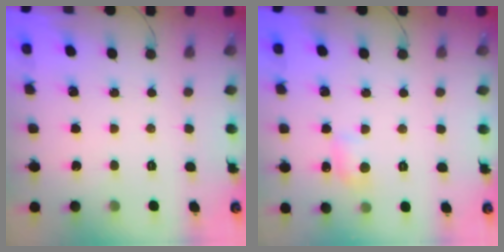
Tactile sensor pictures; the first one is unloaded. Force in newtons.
{"total": 6.8, "press": 6.6, "slide": 1.7}